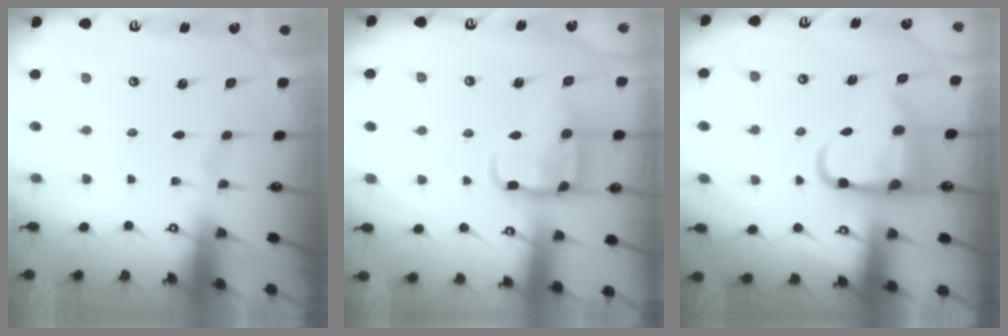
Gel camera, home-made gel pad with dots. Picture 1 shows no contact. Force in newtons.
{"total": 13.8, "press": 13.8, "slide": 1.3}
{"total": 10.7, "press": 10.6, "slide": 1.4}